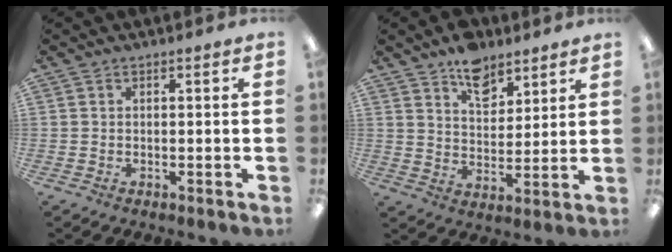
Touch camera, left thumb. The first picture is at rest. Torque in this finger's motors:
{"motor_torque": [1.03, 0.57, 0.87, -0.50, 0.04]}